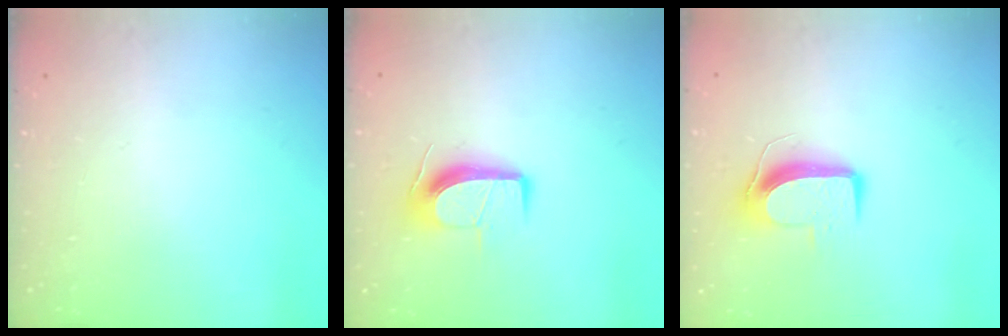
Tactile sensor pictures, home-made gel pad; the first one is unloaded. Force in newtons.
{"total": 9.9, "press": 9.9, "slide": 0.6}
{"total": 9.4, "press": 9.4, "slide": 0.3}